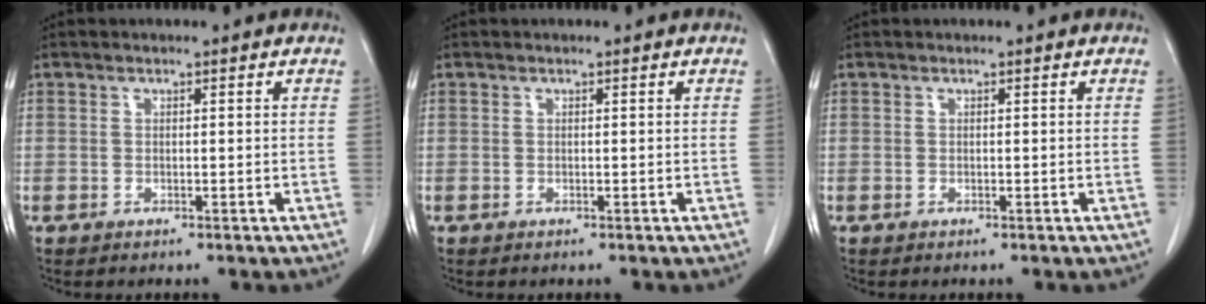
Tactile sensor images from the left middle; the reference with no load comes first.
{"total": 0.0}
{"total": 0.0}